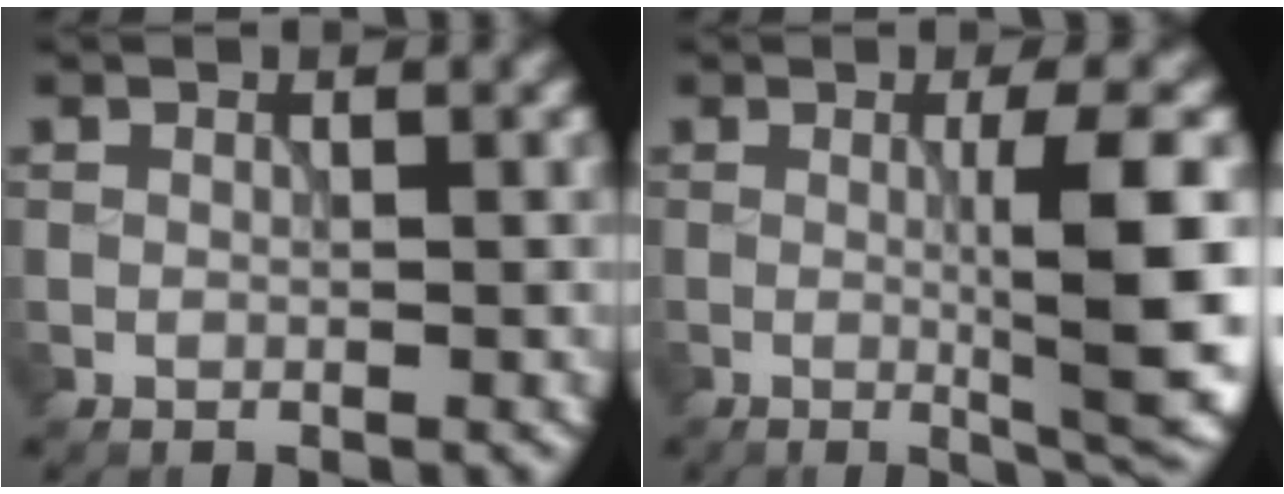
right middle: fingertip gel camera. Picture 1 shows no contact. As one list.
[{"total": 8.5, "force": [-0.5, 1.5, 8.4], "torque": [-0.113, -0.005, -0.004]}]